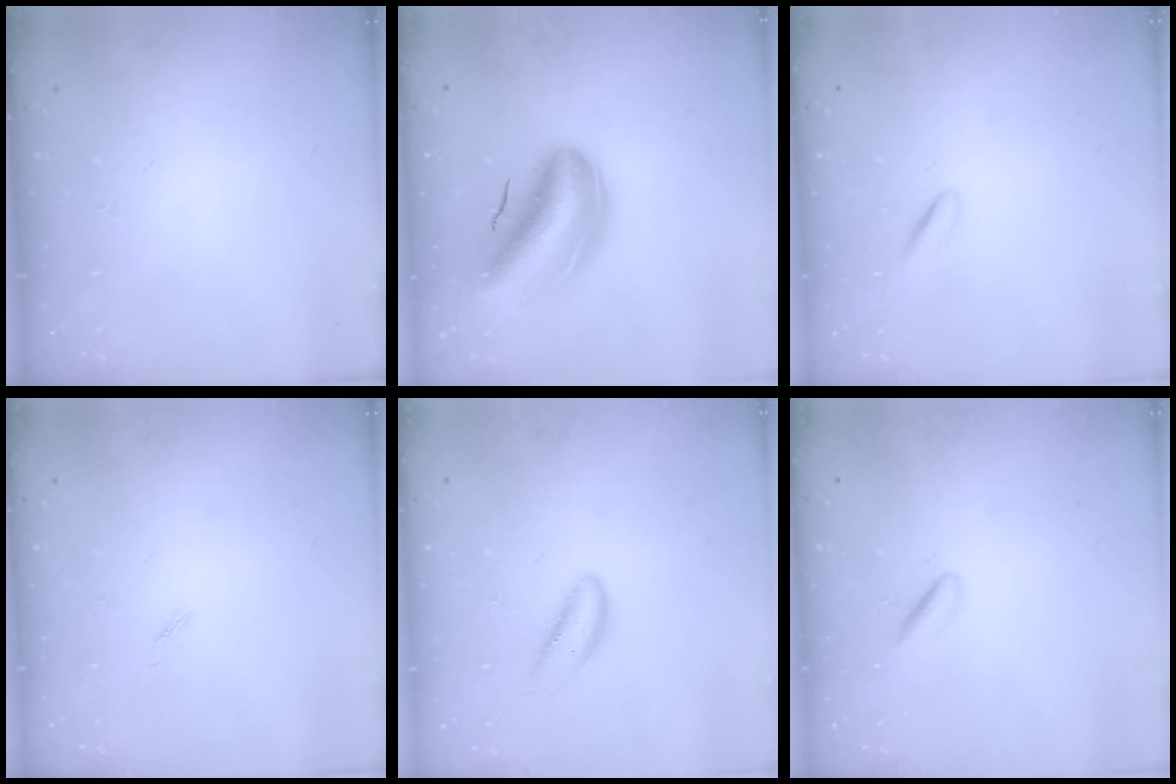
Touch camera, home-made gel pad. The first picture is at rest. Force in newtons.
{"total": 15.2, "press": 14.6, "slide": 4.3}
{"total": 2.4, "press": 2.2, "slide": 1.0}
{"total": 1.2, "press": 1.1, "slide": 0.4}
{"total": 3.0, "press": 3.0, "slide": 0.6}
{"total": 3.0, "press": 2.8, "slide": 1.0}